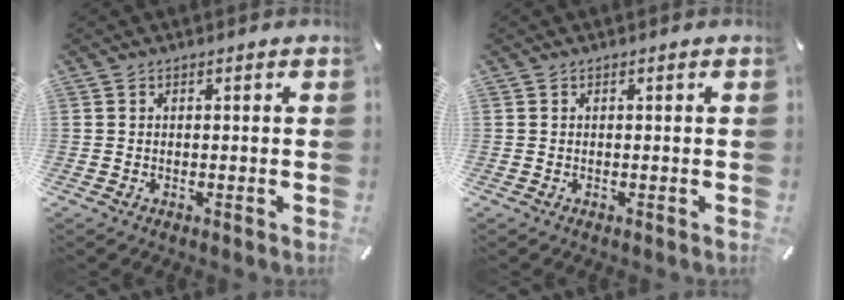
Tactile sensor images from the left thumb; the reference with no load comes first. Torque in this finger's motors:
{"motor_torque": [0.00, 0.00, 0.00, 0.00, 0.00]}